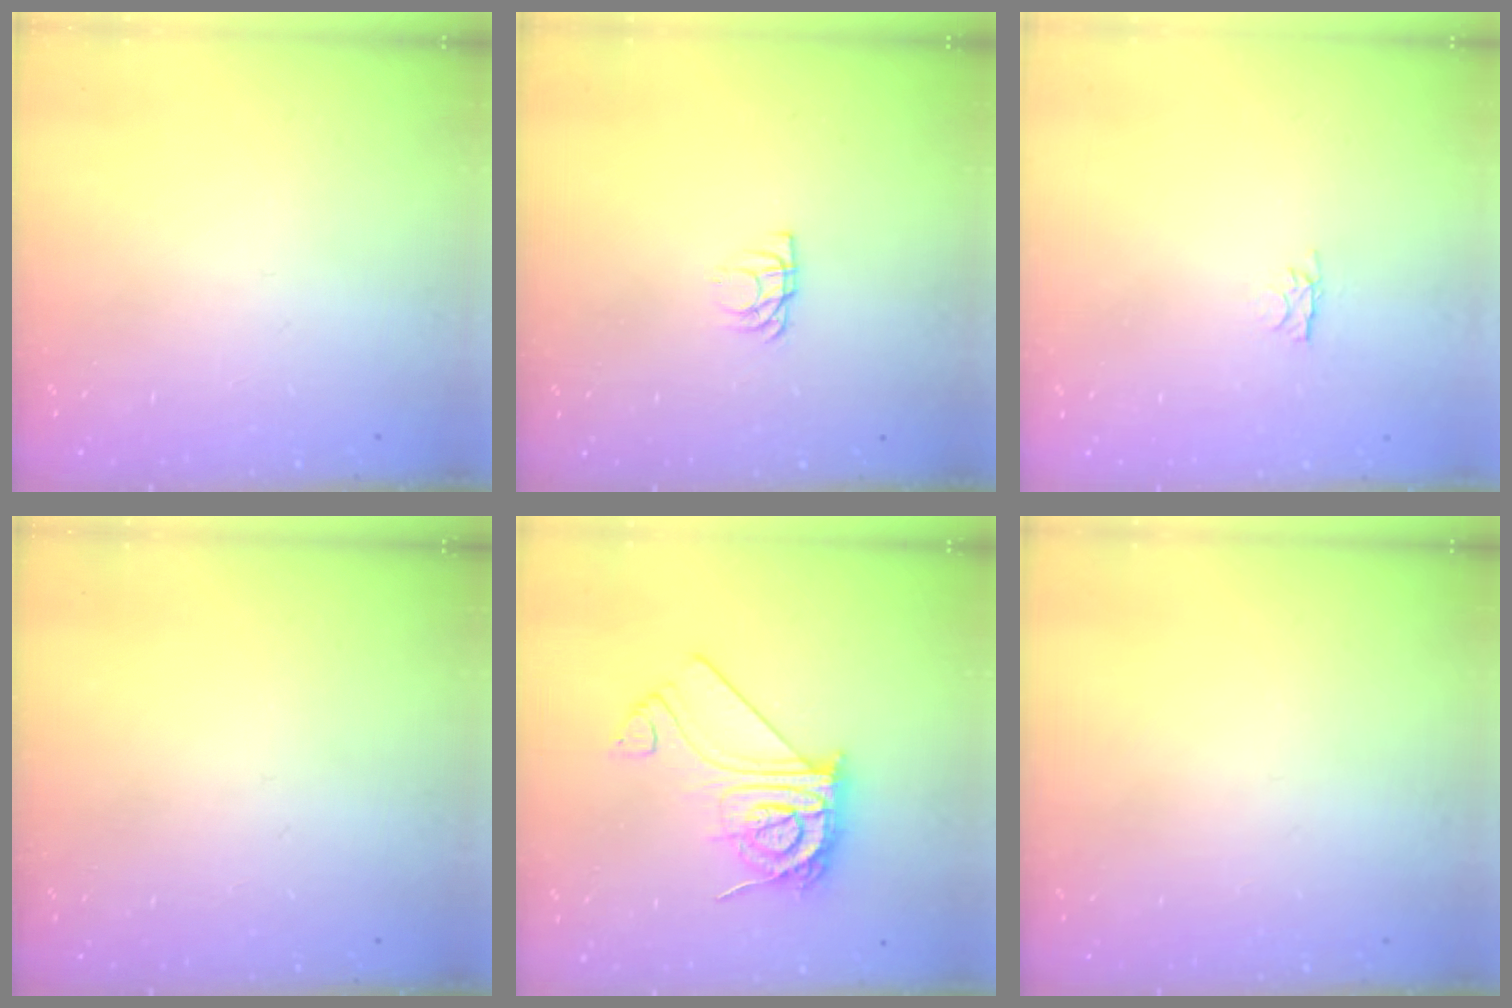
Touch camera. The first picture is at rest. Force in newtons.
{"total": 4.1, "press": 4.1, "slide": 0.6}
{"total": 2.8, "press": 2.7, "slide": 0.4}
{"total": 0.0}
{"total": 13.7, "press": 13.6, "slide": 1.2}
{"total": 0.0}